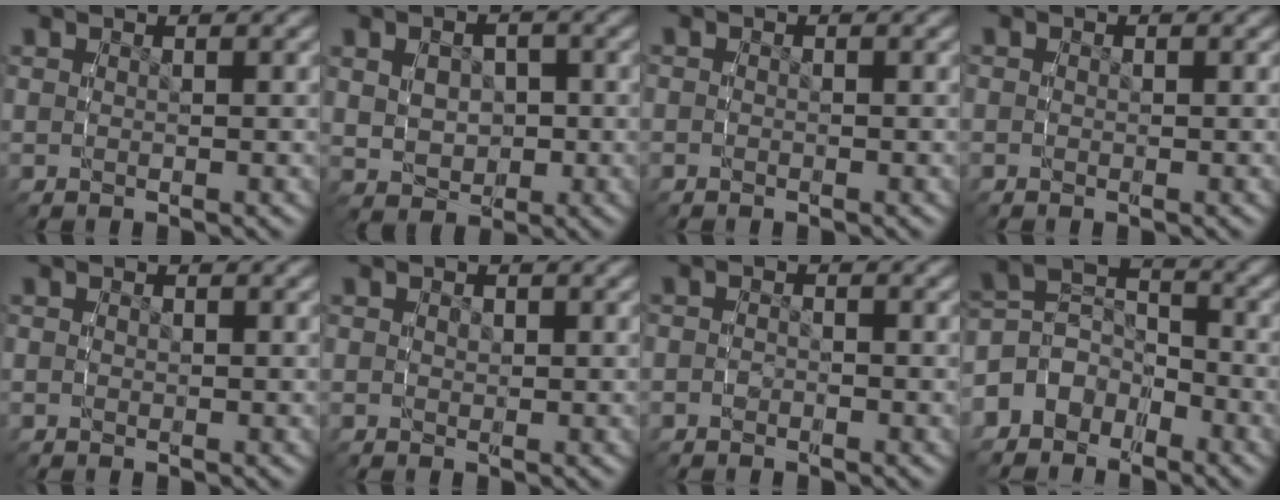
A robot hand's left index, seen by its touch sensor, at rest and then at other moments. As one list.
[{"total": 5.3, "force": [-0.9, 4.5, 2.7], "torque": [-0.057, -0.019, -0.012]}, {"total": 1.1, "force": [-1.0, -0.4, -0.4], "torque": [0.007, -0.004, -0.019]}, {"total": 1.0, "force": [-0.8, -0.2, -0.4], "torque": [0.009, -0.005, -0.015]}, {"total": 1.1, "force": [-1.0, -0.1, -0.3], "torque": [0.005, -0.008, -0.018]}, {"total": 1.0, "force": [-0.9, 0.2, -0.2], "torque": [0.003, -0.011, -0.013]}, {"total": 1.9, "force": [-1.8, 0.7, 0.0], "torque": [-0.010, -0.011, -0.033]}, {"total": 8.7, "force": [-4.7, 7.0, 2.1], "torque": [-0.047, -0.015, -0.102]}]